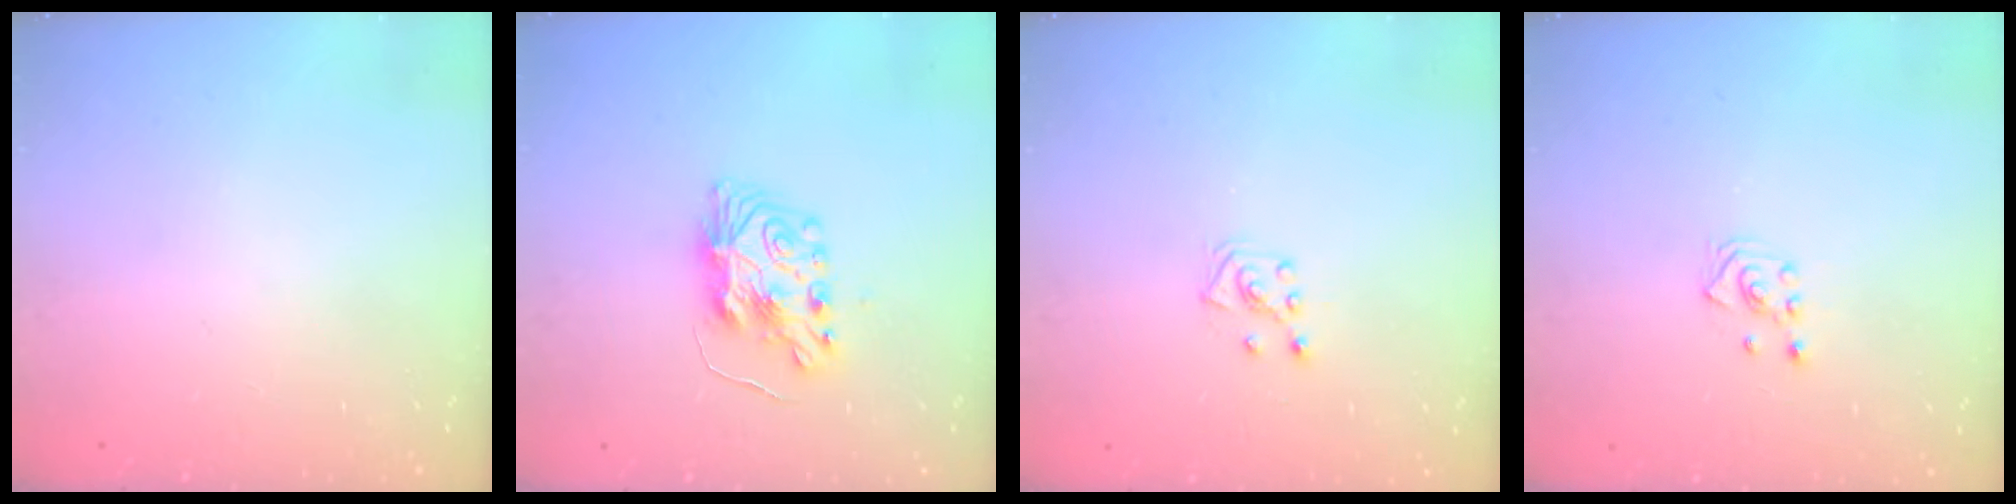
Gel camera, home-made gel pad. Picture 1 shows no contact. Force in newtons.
{"total": 9.0, "press": 9.0, "slide": 0.5}
{"total": 4.4, "press": 4.3, "slide": 0.6}
{"total": 2.6, "press": 2.4, "slide": 0.9}